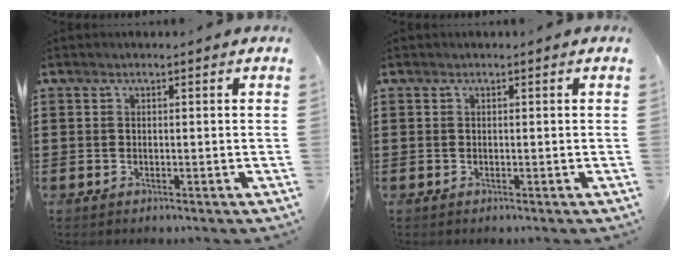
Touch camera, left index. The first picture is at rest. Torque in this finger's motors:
{"motor_torque": [-0.08, -0.07, 0.00, -0.01]}